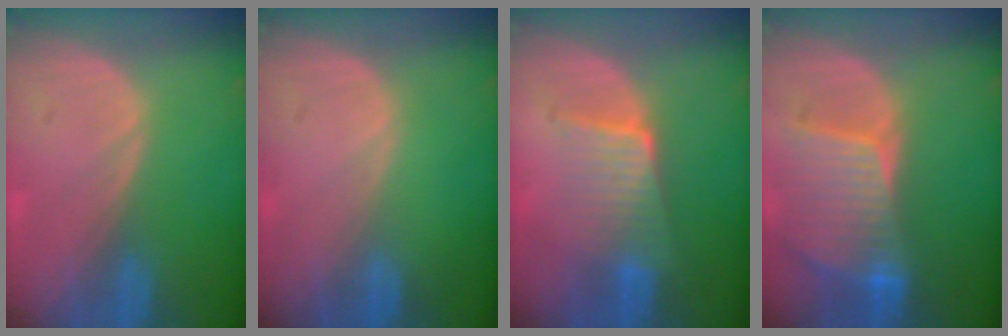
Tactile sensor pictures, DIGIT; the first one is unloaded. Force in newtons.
{"total": 0.0}
{"total": 6.6, "press": 5.8, "slide": 3.3}
{"total": 8.8, "press": 7.8, "slide": 4.1}